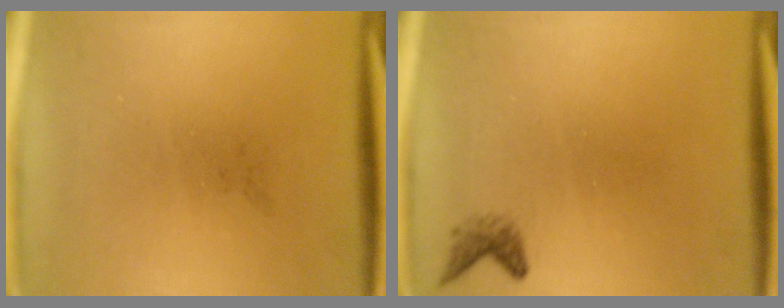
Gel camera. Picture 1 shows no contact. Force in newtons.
{"total": 1.3}